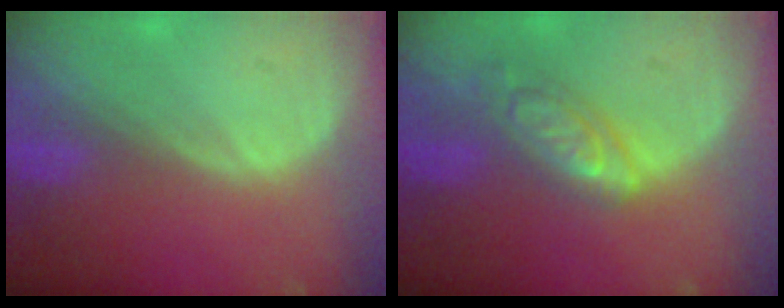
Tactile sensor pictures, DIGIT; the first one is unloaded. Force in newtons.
{"total": 6.2, "press": 5.5, "slide": 2.9}